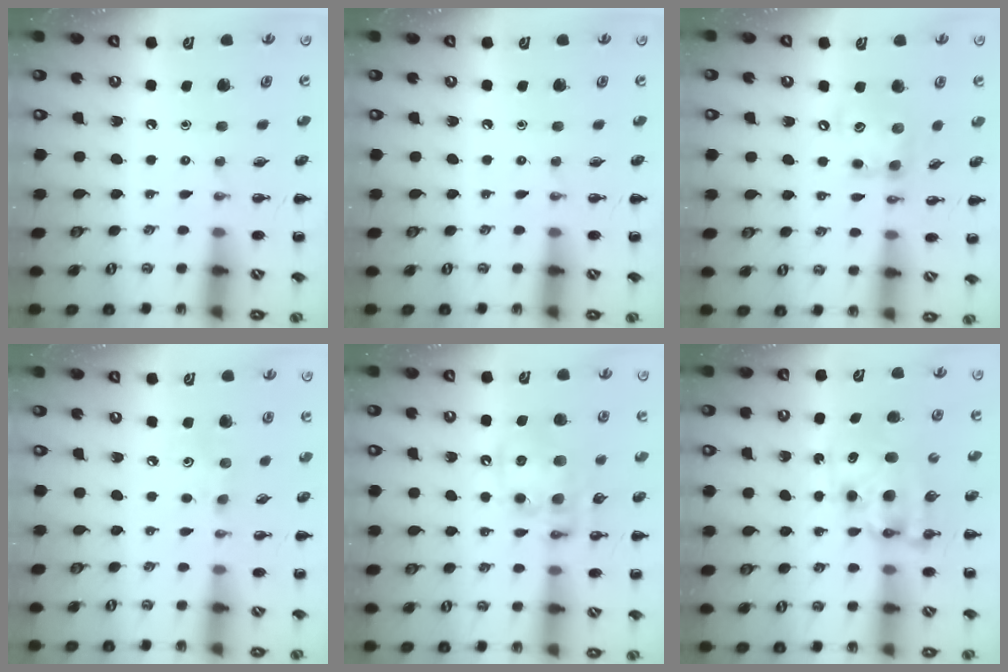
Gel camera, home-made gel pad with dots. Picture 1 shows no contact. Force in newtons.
{"total": 0.0}
{"total": 11.9, "press": 11.8, "slide": 1.6}
{"total": 3.7, "press": 3.5, "slide": 1.0}
{"total": 13.9, "press": 13.6, "slide": 2.9}
{"total": 9.8, "press": 9.3, "slide": 3.1}